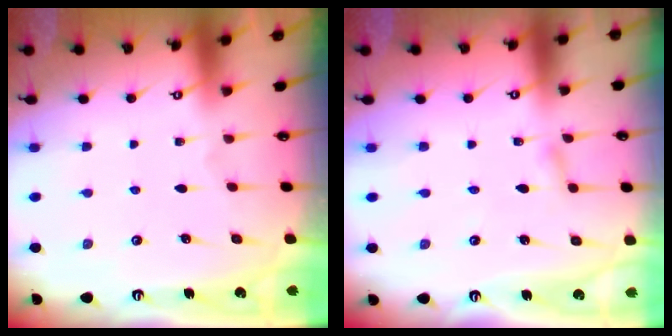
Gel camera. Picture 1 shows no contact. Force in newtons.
{"total": 1.8, "press": 1.8, "slide": 0.2}